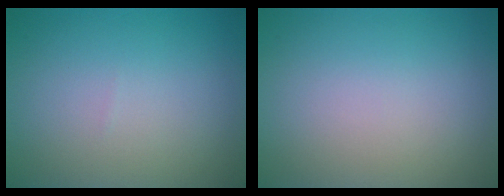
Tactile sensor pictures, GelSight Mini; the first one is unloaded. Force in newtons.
{"total": 0.0}